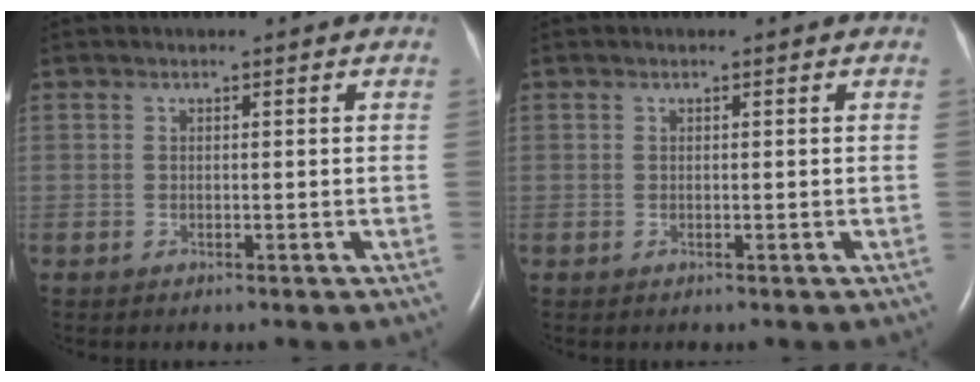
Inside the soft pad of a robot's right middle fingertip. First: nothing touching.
{"total": 0.0}